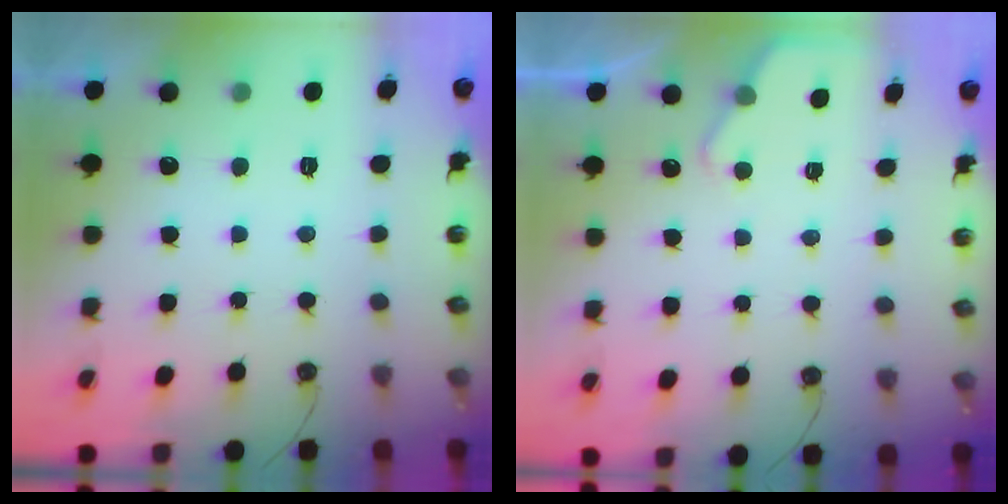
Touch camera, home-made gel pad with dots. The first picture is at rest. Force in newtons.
{"total": 4.4, "press": 4.4, "slide": 0.5}